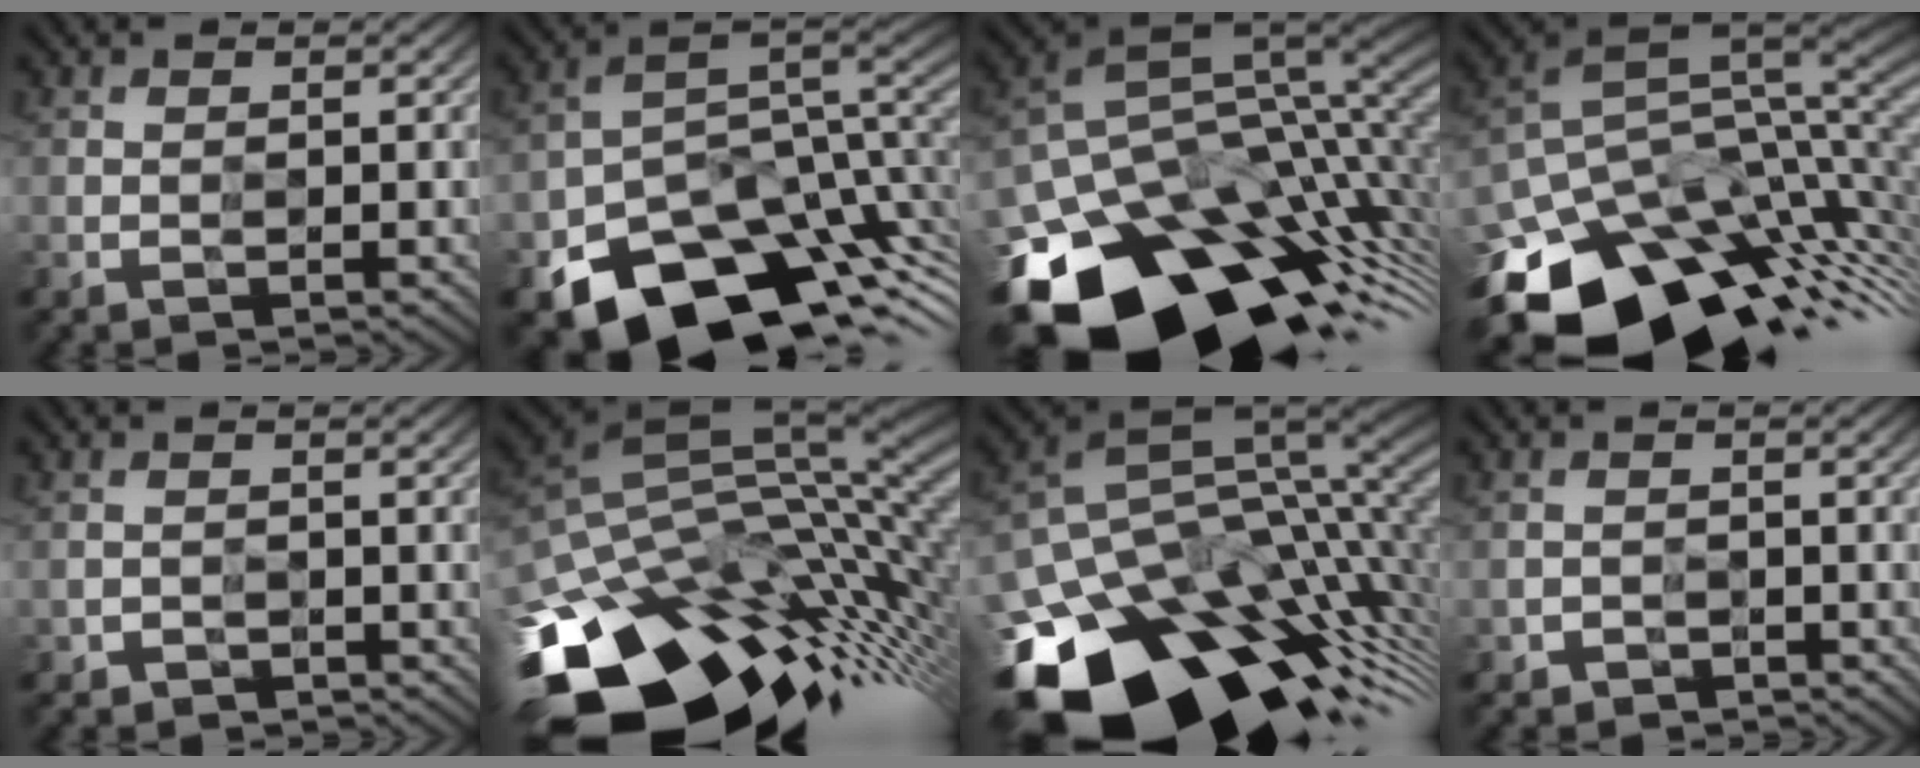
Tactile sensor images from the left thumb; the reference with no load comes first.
{"total": 15.3, "force": [-7.4, 10.6, 8.1], "torque": [-0.127, -0.048, -0.103]}
{"total": 19.1, "force": [-8.7, 12.7, 11.3], "torque": [-0.206, -0.018, -0.118]}
{"total": 17.0, "force": [-7.0, 11.3, 10.6], "torque": [-0.200, -0.032, -0.105]}
{"total": 1.1, "force": [-0.4, 0.5, -1.0], "torque": [0.021, -0.002, -0.007]}
{"total": 17.1, "force": [-8.2, 10.2, 11.1], "torque": [-0.218, -0.005, -0.124]}
{"total": 19.3, "force": [-8.9, 12.6, 11.5], "torque": [-0.215, -0.022, -0.123]}
{"total": 1.5, "force": [-0.6, 0.5, -1.2], "torque": [0.025, -0.004, -0.013]}